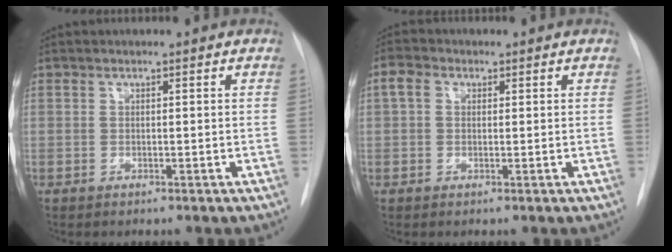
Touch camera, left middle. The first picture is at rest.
{"total": 2.6, "force": [0.8, 2.0, 1.5], "torque": [-0.036, 0.018, 0.014]}